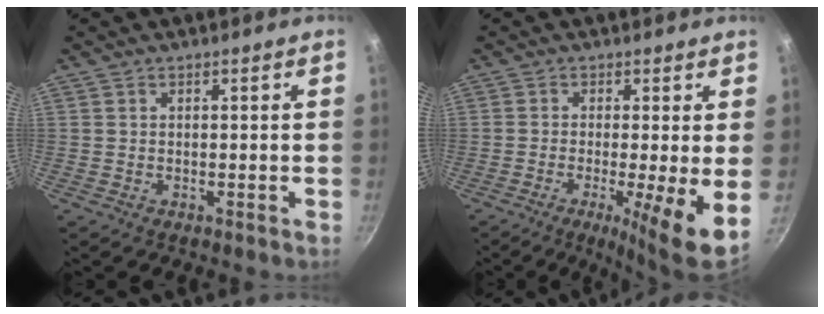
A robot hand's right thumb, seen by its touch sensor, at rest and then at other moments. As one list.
[{"total": 10.3, "force": [-1.8, 1.5, 10.1], "torque": [-0.146, -0.008, -0.028]}]